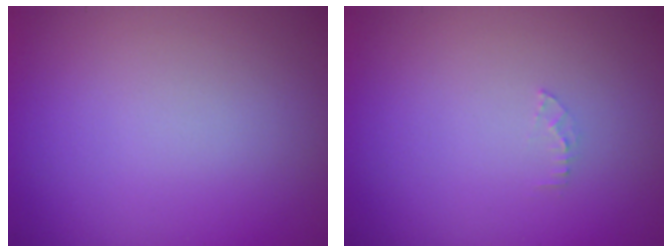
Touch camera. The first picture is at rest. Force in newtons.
{"total": 0.7, "press": 0.7, "slide": 0.1}